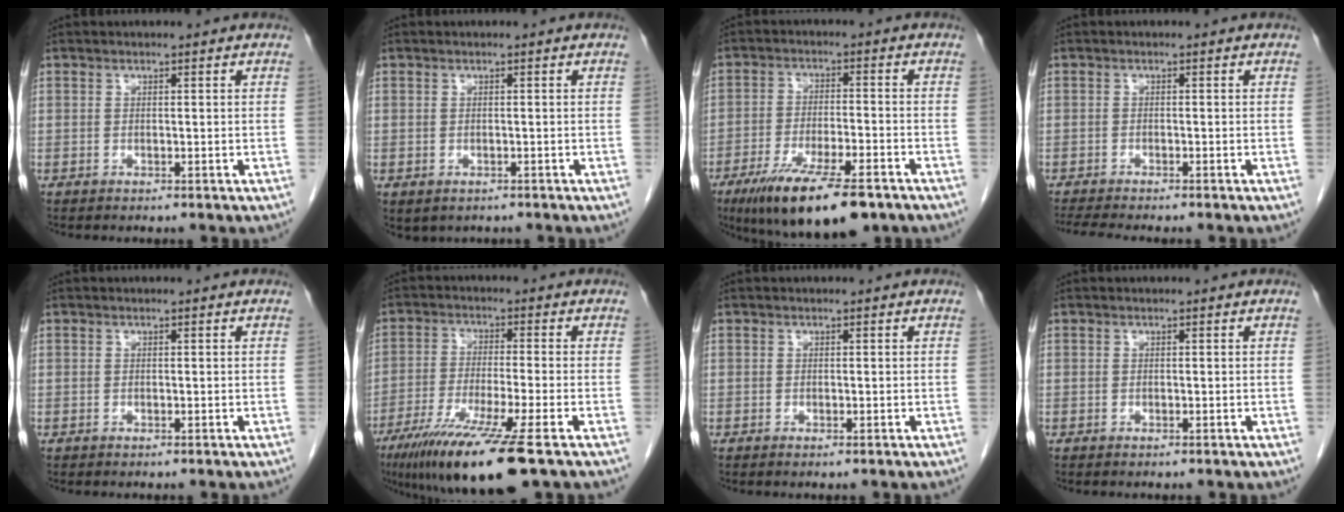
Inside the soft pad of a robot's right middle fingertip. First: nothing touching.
{"total": 1.7, "force": [-0.9, 1.3, 0.6], "torque": [-0.010, -0.001, -0.005]}
{"total": 14.3, "force": [-9.7, 2.9, 10.0], "torque": [-0.167, -0.032, -0.158]}
{"total": 5.7, "force": [-5.0, 0.3, 2.7], "torque": [-0.038, -0.010, -0.079]}
{"total": 0.0}
{"total": 14.0, "force": [-9.0, -0.5, 10.7], "torque": [-0.203, -0.047, -0.156]}
{"total": 0.5, "force": [-0.3, 0.0, 0.4], "torque": [-0.009, -0.003, -0.003]}
{"total": 0.0}